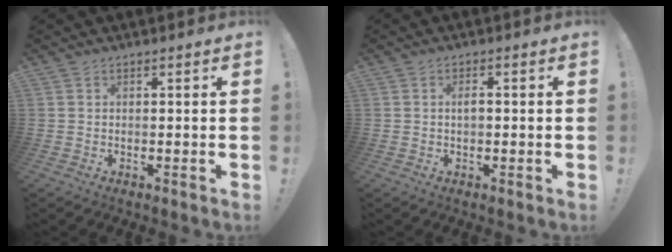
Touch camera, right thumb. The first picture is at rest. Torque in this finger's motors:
{"motor_torque": [-0.21, -0.06, 0.04, 0.10, 0.02]}